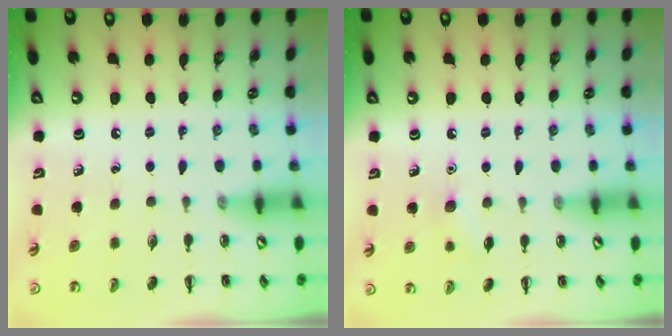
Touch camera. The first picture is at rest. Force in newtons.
{"total": 6.3, "press": 6.1, "slide": 1.6}